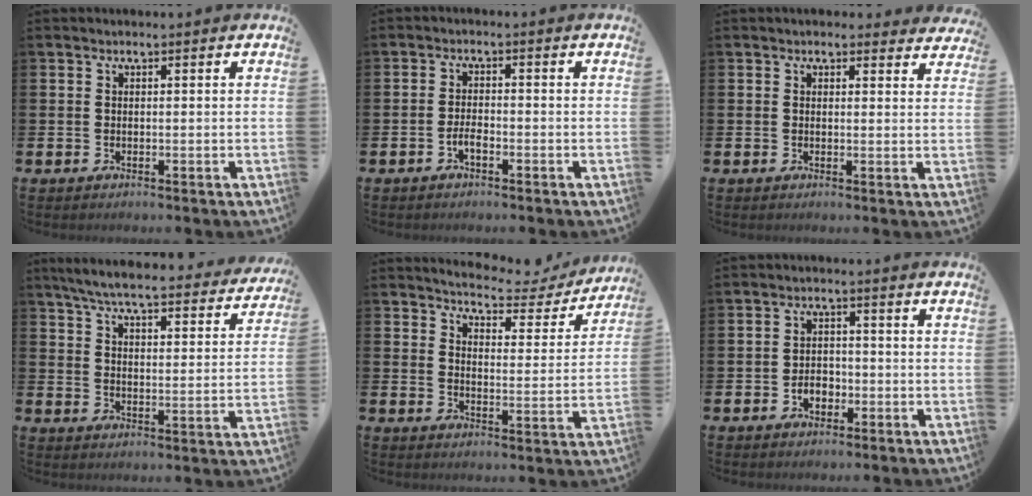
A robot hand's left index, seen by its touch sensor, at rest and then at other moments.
{"total": 1.8, "force": [-1.0, 0.7, 1.4], "torque": [-0.034, 0.004, -0.018]}
{"total": 1.9, "force": [1.8, 0.5, 0.0], "torque": [0.009, -0.007, 0.031]}
{"total": 6.5, "force": [6.0, 0.6, 2.4], "torque": [-0.064, -0.044, 0.099]}
{"total": 4.7, "force": [4.6, 1.0, 0.8], "torque": [-0.024, -0.040, 0.072]}
{"total": 2.8, "force": [-1.2, 2.0, 1.5], "torque": [-0.022, -0.001, -0.028]}